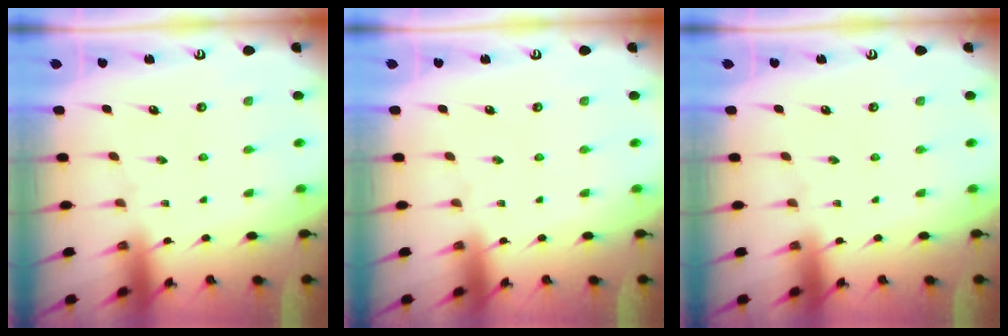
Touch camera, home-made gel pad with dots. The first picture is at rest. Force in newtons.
{"total": 0.0}
{"total": 0.0}